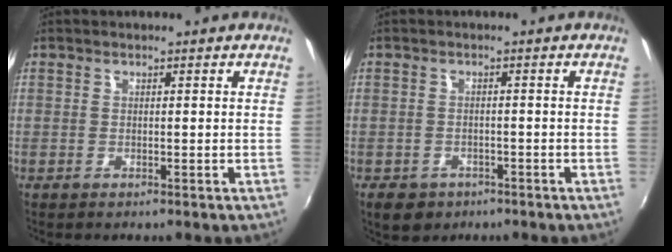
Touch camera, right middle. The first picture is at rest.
{"total": 4.9, "force": [-2.9, 3.4, 1.8], "torque": [-0.047, -0.009, -0.041]}